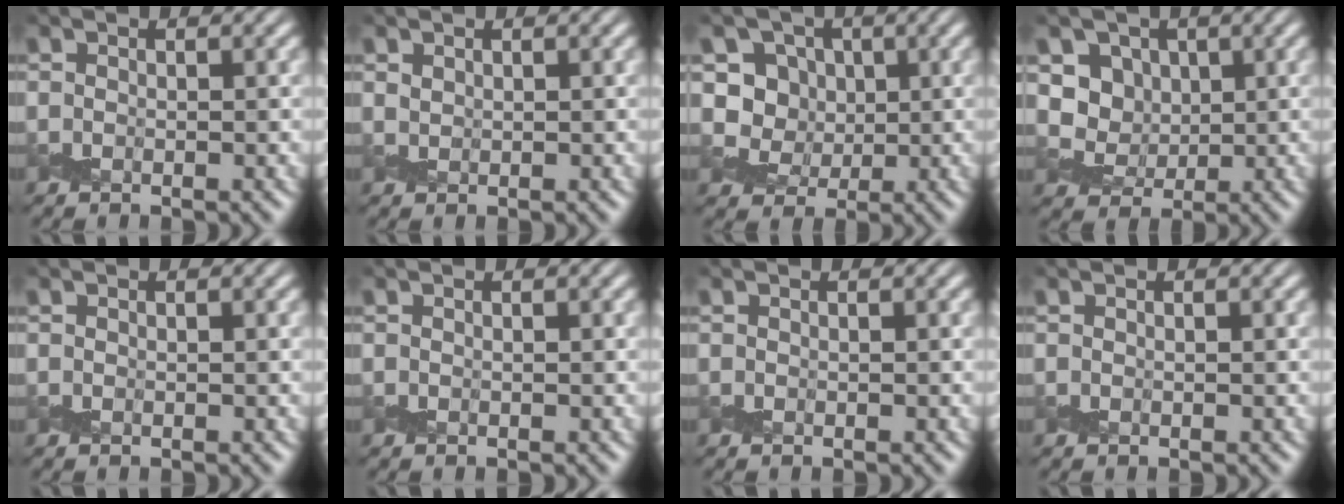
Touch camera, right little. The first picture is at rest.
{"total": 0.8, "force": [0.8, 0.3, 0.1], "torque": [-0.002, 0.002, 0.016]}
{"total": 4.0, "force": [1.1, 3.5, 1.7], "torque": [-0.024, -0.001, 0.000]}
{"total": 3.6, "force": [1.4, 3.1, 1.3], "torque": [-0.029, -0.009, 0.013]}
{"total": 0.0}
{"total": 0.0}
{"total": 0.0}
{"total": 0.0}